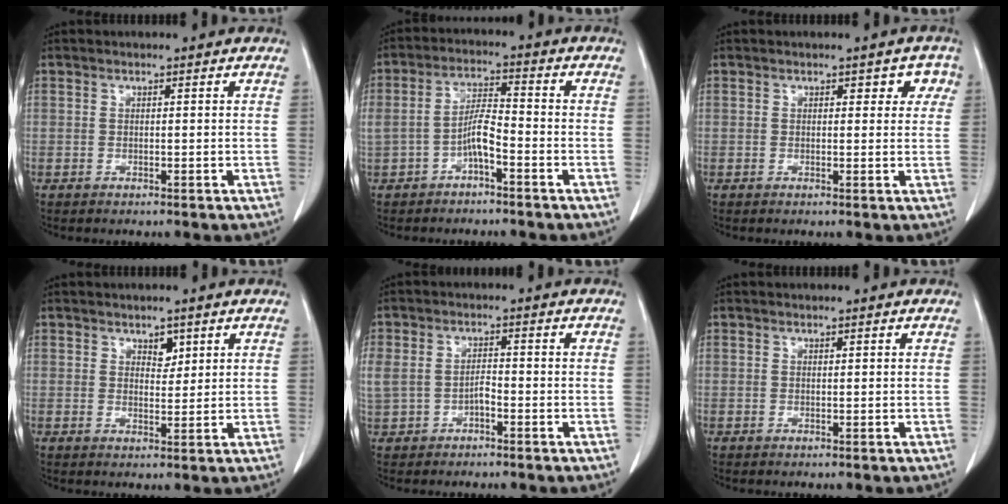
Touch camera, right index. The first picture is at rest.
{"total": 5.4, "force": [-2.2, 1.5, 4.7], "torque": [-0.105, 0.016, -0.038]}
{"total": 3.0, "force": [1.3, 1.8, 2.1], "torque": [-0.009, 0.010, 0.010]}
{"total": 2.3, "force": [1.4, 1.3, 1.2], "torque": [-0.014, -0.004, 0.025]}
{"total": 6.0, "force": [-1.3, 4.1, 4.2], "torque": [-0.109, 0.019, -0.015]}
{"total": 0.0}